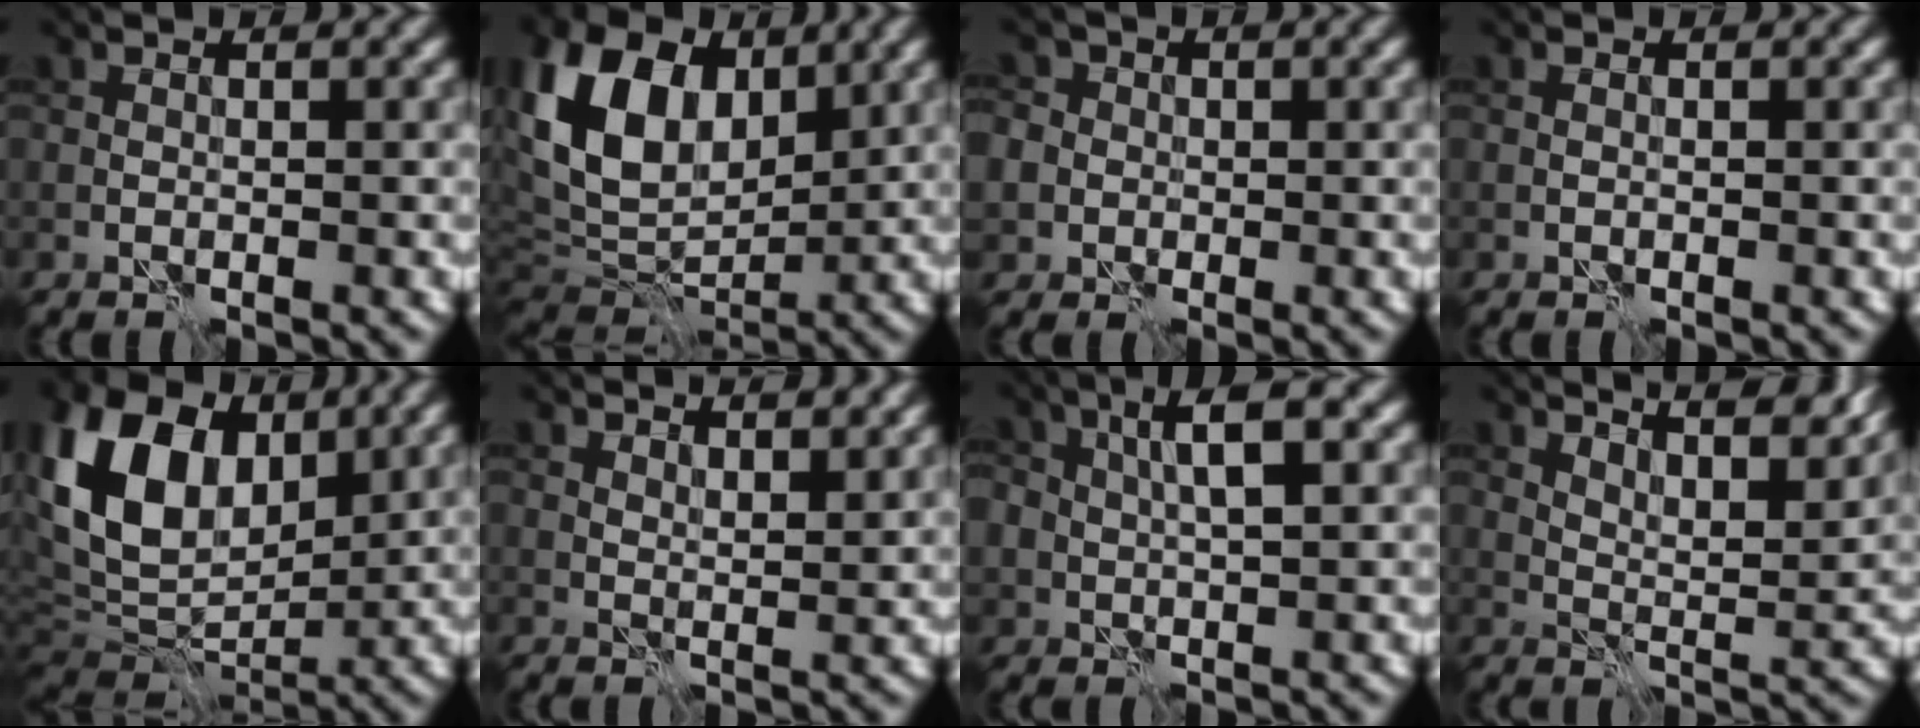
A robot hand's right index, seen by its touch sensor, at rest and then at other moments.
{"total": 11.3, "force": [3.2, 7.6, 7.6], "torque": [-0.162, 0.010, 0.054]}
{"total": 4.6, "force": [0.7, 4.3, 1.5], "torque": [-0.024, 0.031, -0.013]}
{"total": 0.0}
{"total": 12.6, "force": [3.6, 8.3, 8.7], "torque": [-0.189, 0.016, 0.059]}
{"total": 4.5, "force": [3.6, 1.4, 2.4], "torque": [-0.029, 0.013, 0.037]}
{"total": 4.4, "force": [1.5, 2.1, 3.6], "torque": [-0.066, 0.008, 0.025]}
{"total": 10.5, "force": [8.1, 2.7, 6.1], "torque": [-0.073, 0.013, 0.091]}